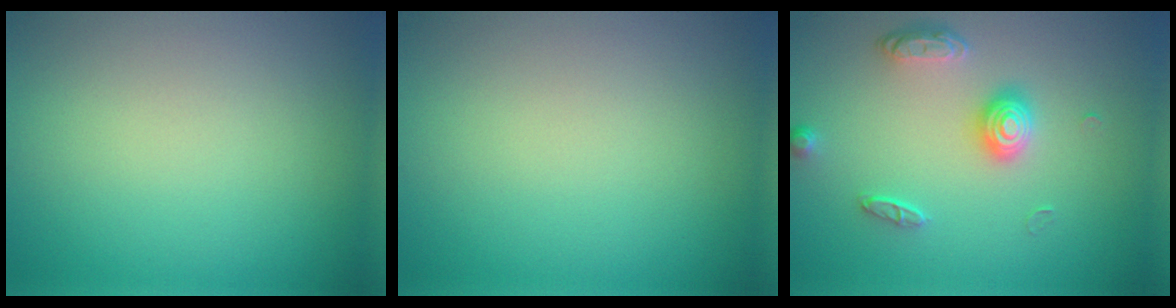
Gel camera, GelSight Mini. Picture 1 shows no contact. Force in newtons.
{"total": 0.0}
{"total": 2.6, "press": 2.2, "slide": 1.5}